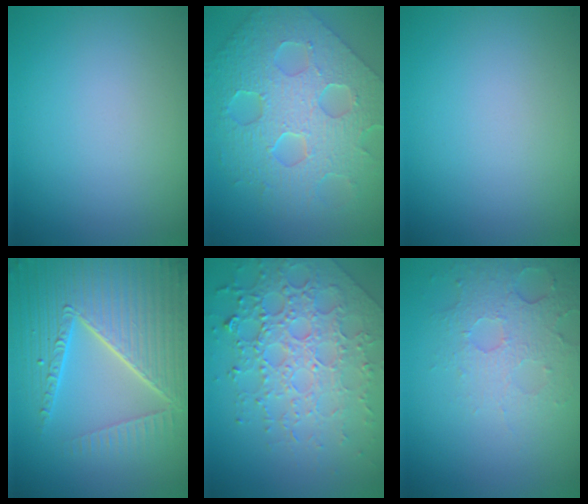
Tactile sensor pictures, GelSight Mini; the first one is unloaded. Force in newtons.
{"total": 8.7, "press": 6.4, "slide": 5.9}
{"total": 0.0}
{"total": 8.5, "press": 5.9, "slide": 6.1}
{"total": 7.9, "press": 5.6, "slide": 5.6}
{"total": 4.7, "press": 3.1, "slide": 3.5}